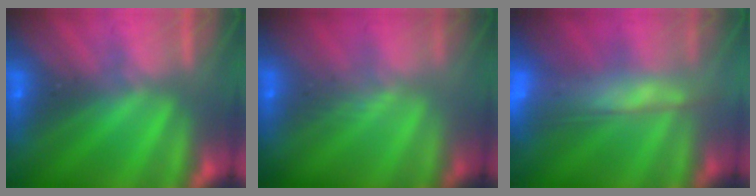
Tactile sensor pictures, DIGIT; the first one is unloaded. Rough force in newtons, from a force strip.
{"total": 2.7}
{"total": 8.4}